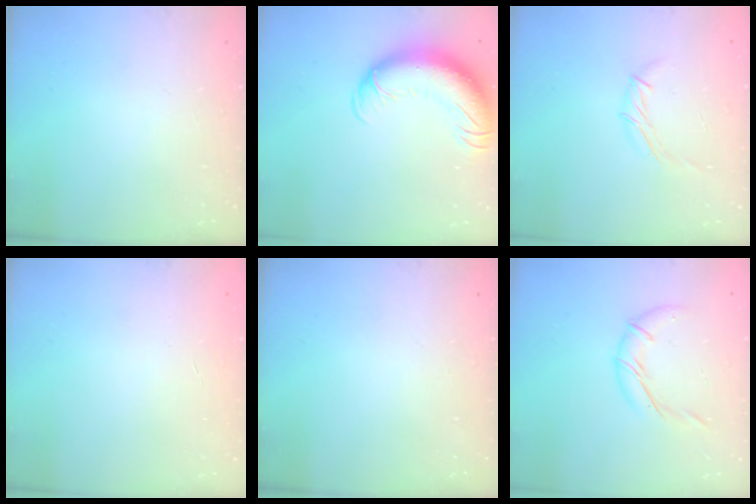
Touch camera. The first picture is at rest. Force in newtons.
{"total": 15.0, "press": 14.6, "slide": 3.4}
{"total": 6.0, "press": 6.0, "slide": 0.4}
{"total": 0.5, "press": 0.5, "slide": 0.1}
{"total": 0.0}
{"total": 9.0, "press": 9.0, "slide": 0.2}